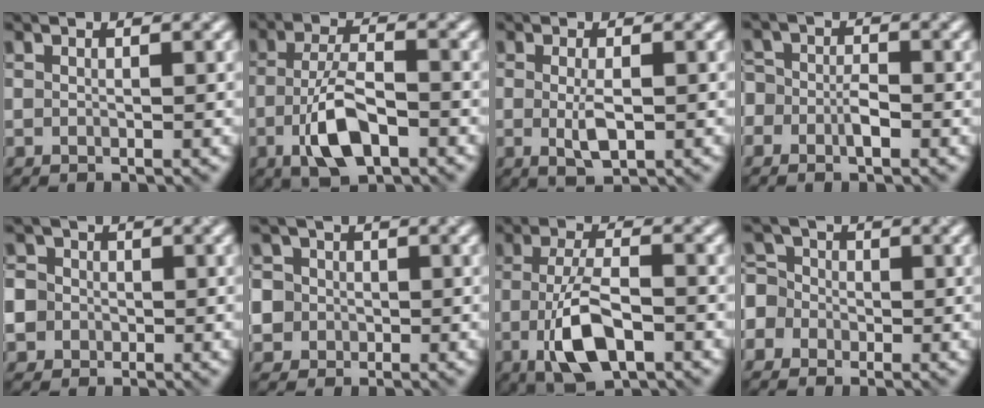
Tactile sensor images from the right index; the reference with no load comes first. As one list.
[{"total": 5.9, "force": [-2.2, 2.4, 4.9], "torque": [-0.100, 0.000, -0.044]}, {"total": 2.5, "force": [-0.2, 0.6, 2.4], "torque": [-0.049, -0.006, -0.001]}, {"total": 2.1, "force": [-1.0, 1.4, 1.2], "torque": [-0.020, 0.005, -0.026]}, {"total": 8.3, "force": [-1.7, 7.6, 2.8], "torque": [-0.062, 0.008, -0.073]}, {"total": 6.7, "force": [-0.1, 6.3, 2.1], "torque": [-0.047, 0.027, -0.029]}, {"total": 6.5, "force": [-2.0, 2.6, 5.6], "torque": [-0.113, -0.003, -0.040]}, {"total": 4.9, "force": [-1.4, 4.5, 1.4], "torque": [-0.025, 0.020, -0.051]}]